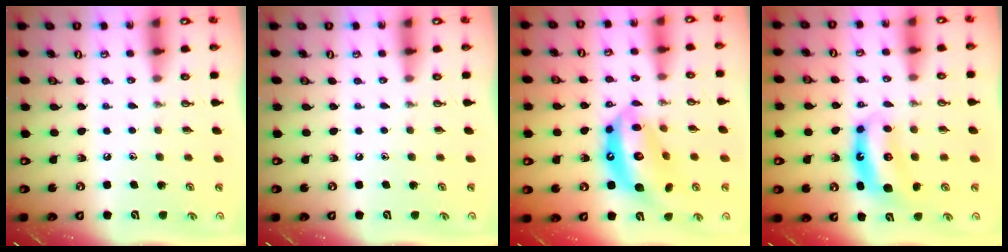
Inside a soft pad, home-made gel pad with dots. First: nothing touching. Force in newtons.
{"total": 0.0}
{"total": 16.6, "press": 16.5, "slide": 1.9}
{"total": 7.1, "press": 7.1, "slide": 0.2}